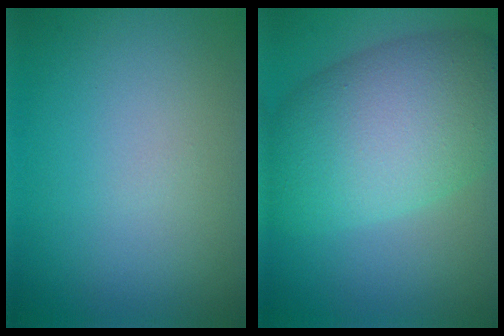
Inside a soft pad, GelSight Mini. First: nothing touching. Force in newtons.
{"total": 10.3, "press": 10.3, "slide": 0.5}